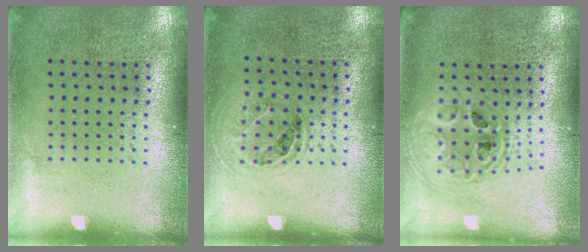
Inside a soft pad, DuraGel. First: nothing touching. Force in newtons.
{"total": 0.9, "press": 0.8, "slide": 0.4}
{"total": 2.1, "press": 1.7, "slide": 1.3}